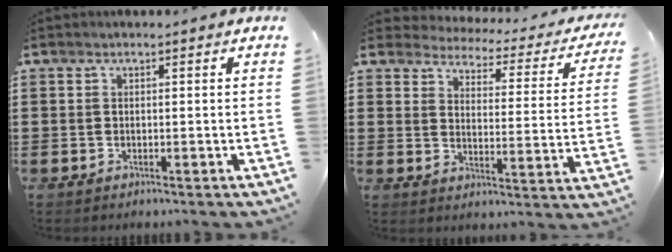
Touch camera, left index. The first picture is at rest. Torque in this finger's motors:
{"motor_torque": [2.14, 0.00, 0.02, -0.07]}